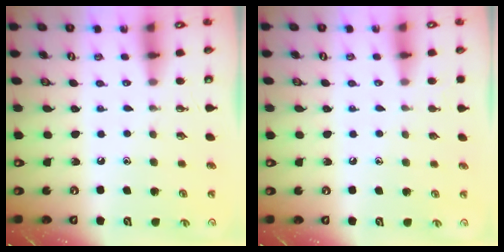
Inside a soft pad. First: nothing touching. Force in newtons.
{"total": 2.5, "press": 2.5, "slide": 0.3}